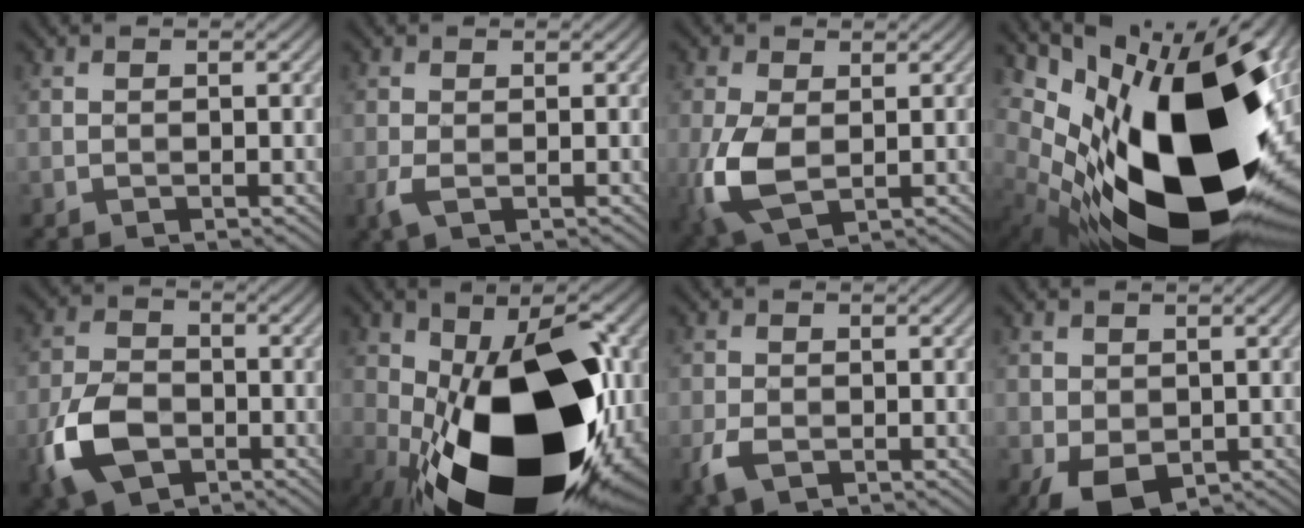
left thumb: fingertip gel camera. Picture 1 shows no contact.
{"total": 2.4, "force": [-0.1, 1.6, 1.8], "torque": [-0.049, 0.001, -0.008]}
{"total": 8.7, "force": [-0.3, 5.9, 6.4], "torque": [-0.183, -0.006, -0.008]}
{"total": 23.2, "force": [-1.0, 13.3, 19.0], "torque": [-0.354, -0.071, 0.008]}
{"total": 9.1, "force": [-3.9, 6.1, 5.5], "torque": [-0.137, -0.012, -0.087]}
{"total": 23.6, "force": [-6.6, 12.4, 18.9], "torque": [-0.309, -0.039, -0.079]}
{"total": 3.4, "force": [-1.3, 2.4, 2.1], "torque": [-0.058, -0.005, -0.032]}
{"total": 5.0, "force": [-1.1, 3.7, 3.2], "torque": [-0.074, -0.007, -0.024]}